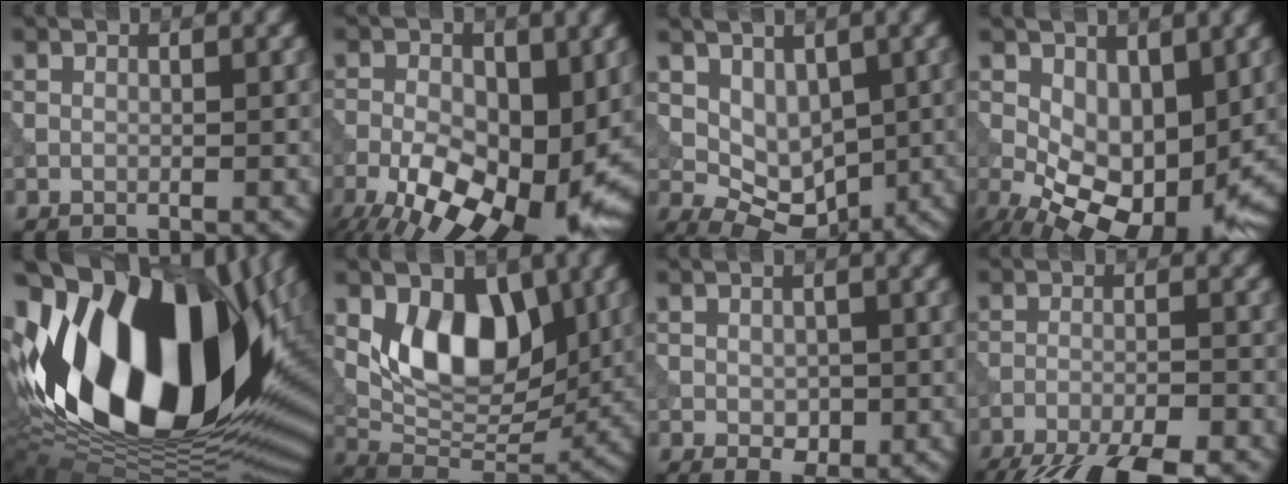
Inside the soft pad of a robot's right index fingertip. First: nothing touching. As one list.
[{"total": 15.7, "force": [-5.0, 8.0, 12.5], "torque": [-0.194, -0.014, -0.072]}, {"total": 5.5, "force": [1.0, 3.8, 3.8], "torque": [-0.057, -0.010, 0.025]}, {"total": 8.2, "force": [-1.0, 4.7, 6.7], "torque": [-0.117, -0.024, -0.012]}, {"total": 20.5, "force": [2.7, 11.5, 16.7], "torque": [-0.317, 0.000, 0.037]}, {"total": 7.7, "force": [2.1, 4.6, 5.8], "torque": [-0.088, -0.018, 0.037]}, {"total": 1.9, "force": [-0.3, 1.3, 1.3], "torque": [-0.022, -0.006, -0.002]}, {"total": 10.3, "force": [-8.8, 2.4, 4.8], "torque": [-0.082, -0.037, -0.136]}]